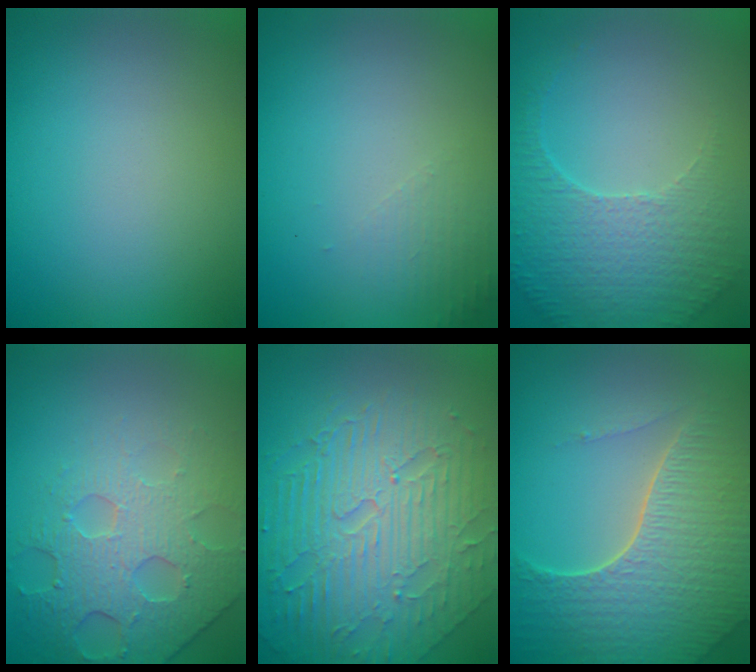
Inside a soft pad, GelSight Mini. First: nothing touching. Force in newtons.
{"total": 1.3, "press": 1.2, "slide": 0.4}
{"total": 5.2, "press": 3.6, "slide": 3.7}
{"total": 4.7, "press": 4.4, "slide": 1.6}
{"total": 9.8, "press": 6.5, "slide": 7.3}
{"total": 7.1, "press": 5.1, "slide": 5.0}